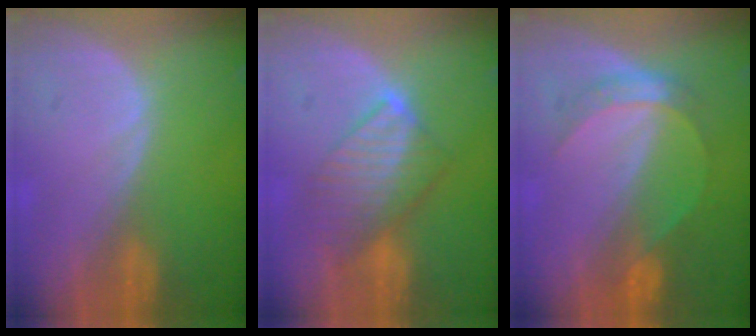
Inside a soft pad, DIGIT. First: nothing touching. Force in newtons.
{"total": 6.6, "press": 6.6, "slide": 0.9}
{"total": 4.8, "press": 4.6, "slide": 1.1}